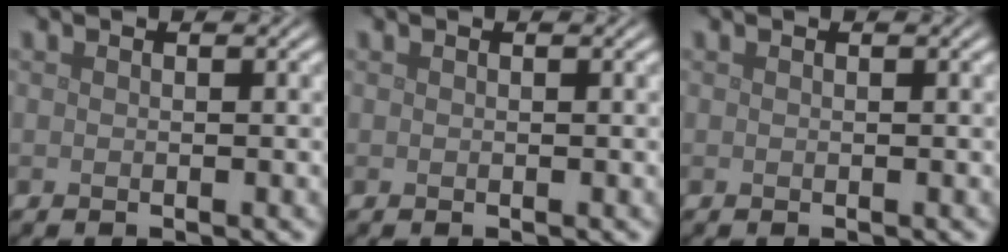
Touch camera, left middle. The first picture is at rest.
{"total": 0.0}
{"total": 0.0}